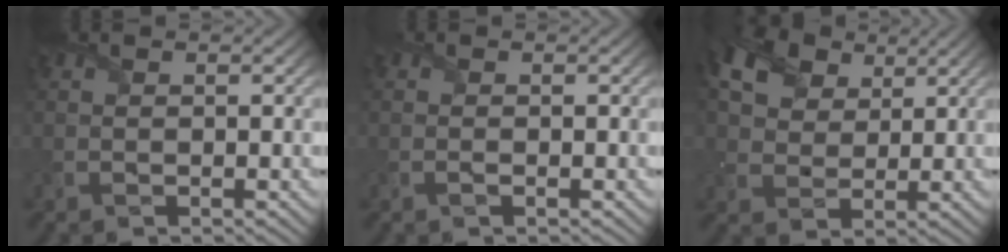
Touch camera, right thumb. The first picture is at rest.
{"total": 0.7, "force": [-0.3, 0.4, 0.5], "torque": [-0.010, -0.001, -0.006]}
{"total": 9.4, "force": [5.1, 6.2, 4.8], "torque": [-0.124, 0.018, 0.083]}